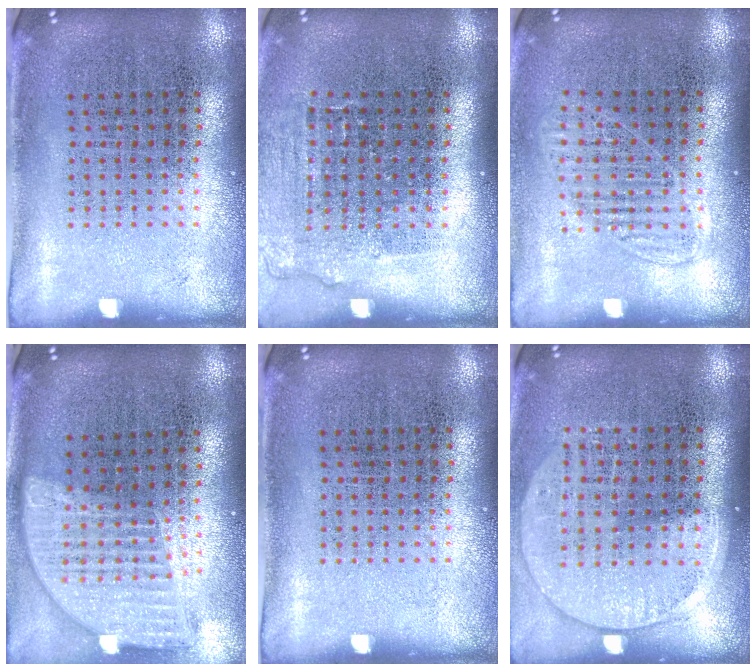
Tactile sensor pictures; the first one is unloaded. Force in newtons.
{"total": 1.1, "press": 1.0, "slide": 0.4}
{"total": 1.3, "press": 1.2, "slide": 0.6}
{"total": 1.7, "press": 1.4, "slide": 1.0}
{"total": 0.0}
{"total": 1.4, "press": 1.3, "slide": 0.6}